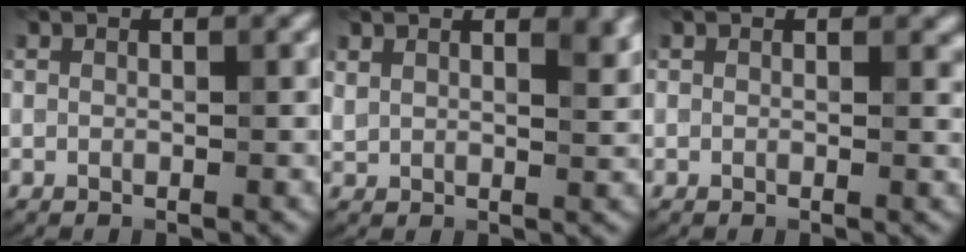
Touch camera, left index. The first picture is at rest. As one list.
[{"total": 3.8, "force": [2.5, 1.5, 2.4], "torque": [-0.035, 0.007, 0.047]}, {"total": 0.8, "force": [0.2, 0.4, 0.6], "torque": [-0.005, -0.005, 0.002]}]